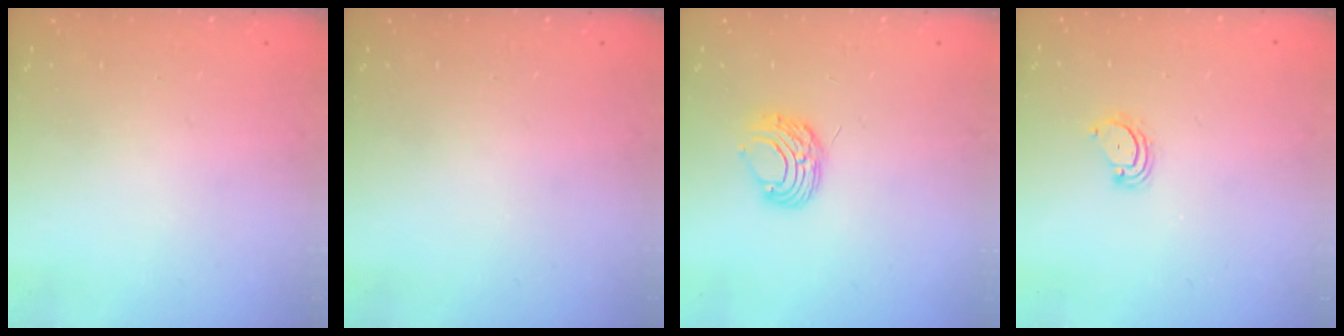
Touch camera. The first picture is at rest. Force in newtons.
{"total": 0.0}
{"total": 7.4, "press": 7.4, "slide": 0.7}
{"total": 2.3, "press": 2.3, "slide": 0.2}